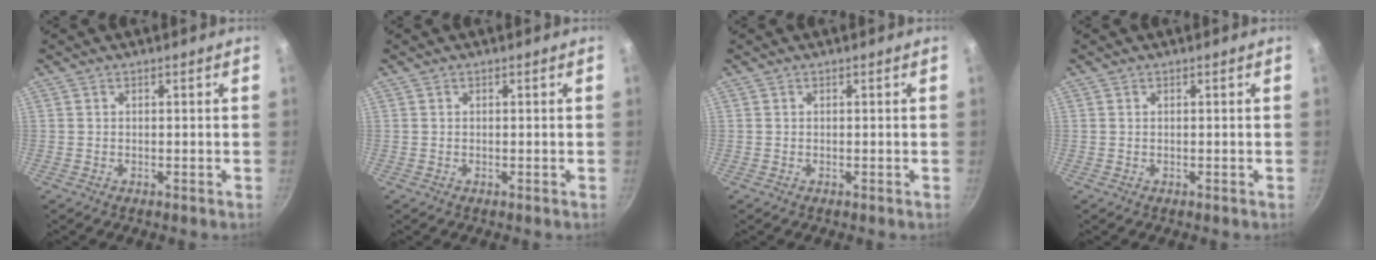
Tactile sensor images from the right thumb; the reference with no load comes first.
{"total": 0.0}
{"total": 0.0}
{"total": 0.0}